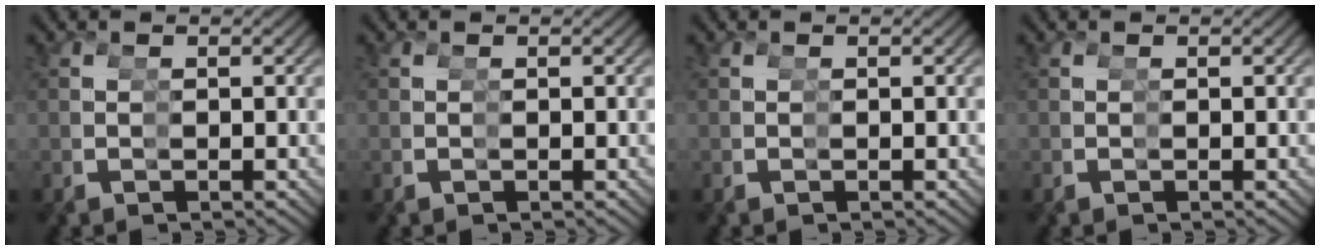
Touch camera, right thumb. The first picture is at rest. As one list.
[{"total": 0.0}, {"total": 0.0}, {"total": 0.0}]